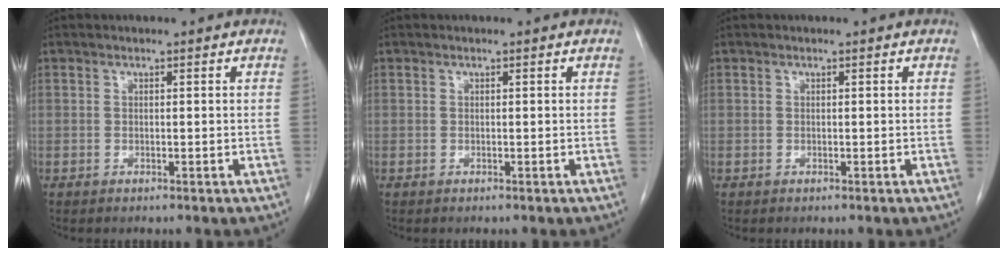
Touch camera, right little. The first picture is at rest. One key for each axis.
{"total": 0.0}
{"total": 0.0}